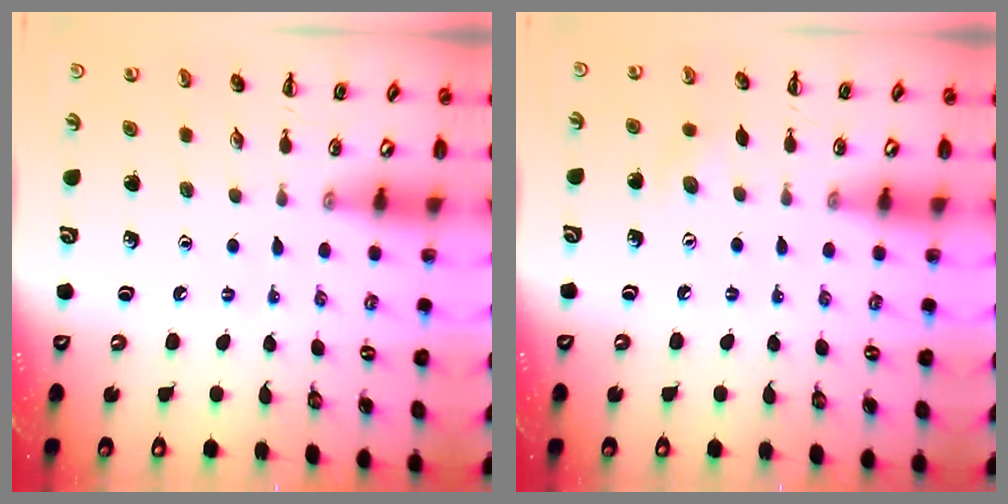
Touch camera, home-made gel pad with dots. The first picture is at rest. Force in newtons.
{"total": 5.8, "press": 5.6, "slide": 1.4}